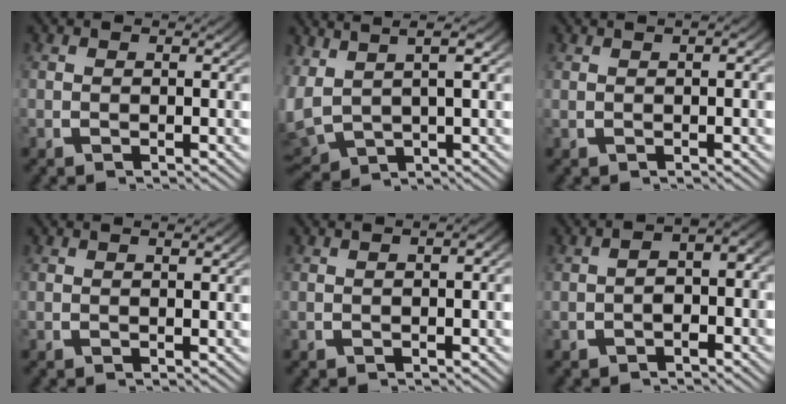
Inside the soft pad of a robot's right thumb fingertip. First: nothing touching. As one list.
[{"total": 9.0, "force": [1.4, 6.3, 6.3], "torque": [-0.152, -0.027, 0.046]}, {"total": 1.5, "force": [0.4, 0.4, 1.3], "torque": [-0.015, 0.004, 0.009]}, {"total": 0.6, "force": [0.4, -0.1, 0.5], "torque": [-0.006, 0.000, 0.009]}, {"total": 1.3, "force": [-0.2, 0.4, 1.3], "torque": [-0.017, 0.002, -0.001]}, {"total": 3.7, "force": [-0.2, 2.1, 3.0], "torque": [-0.035, 0.003, -0.001]}]